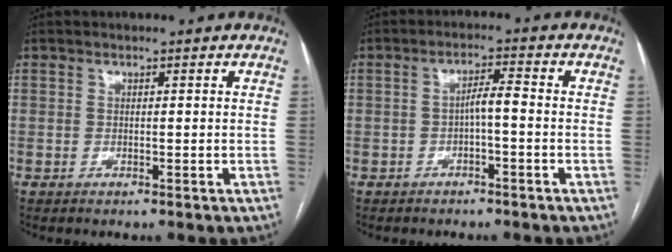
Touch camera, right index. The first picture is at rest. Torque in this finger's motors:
{"motor_torque": [0.56, 0.03, 0.13, 0.06]}